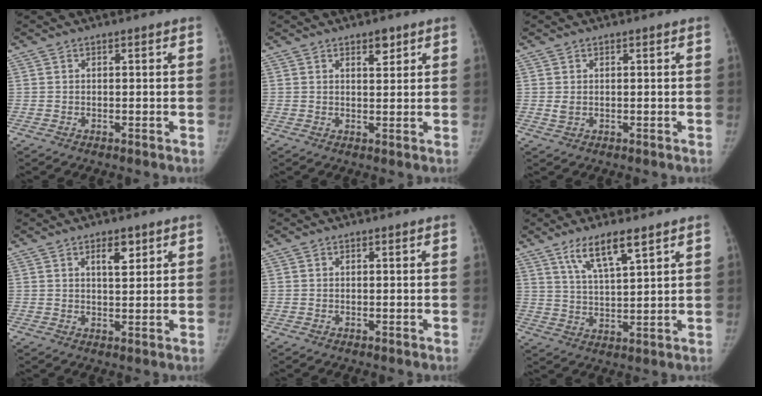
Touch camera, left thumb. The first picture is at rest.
{"total": 2.8, "force": [1.7, 1.3, 1.7], "torque": [-0.013, -0.011, 0.027]}
{"total": 1.2, "force": [0.2, 0.8, 0.8], "torque": [-0.011, -0.002, 0.007]}
{"total": 3.8, "force": [2.0, 1.6, 2.8], "torque": [-0.031, -0.012, 0.033]}
{"total": 0.0}
{"total": 8.3, "force": [5.3, 1.7, 6.2], "torque": [-0.110, -0.028, 0.106]}